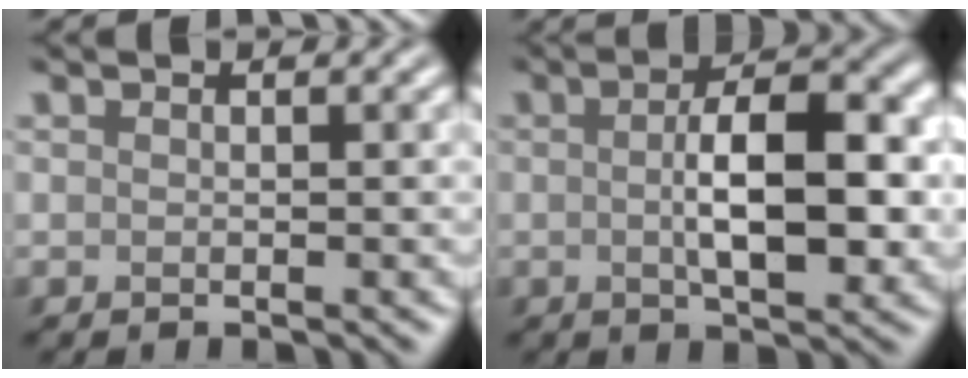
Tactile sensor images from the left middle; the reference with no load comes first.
{"total": 7.5, "force": [-0.1, 3.0, 6.9], "torque": [-0.112, 0.001, -0.003]}